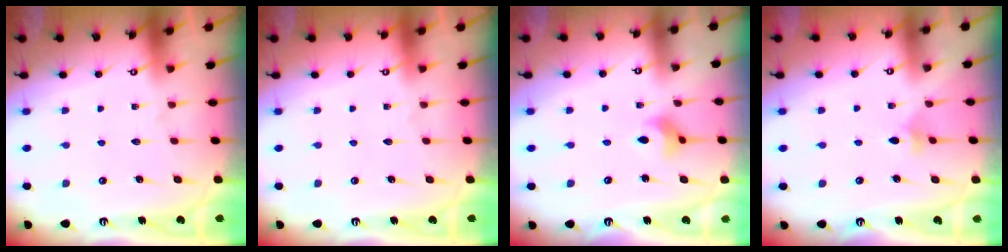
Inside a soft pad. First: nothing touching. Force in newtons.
{"total": 0.0}
{"total": 3.6, "press": 3.6, "slide": 0.6}
{"total": 4.0, "press": 3.9, "slide": 0.8}